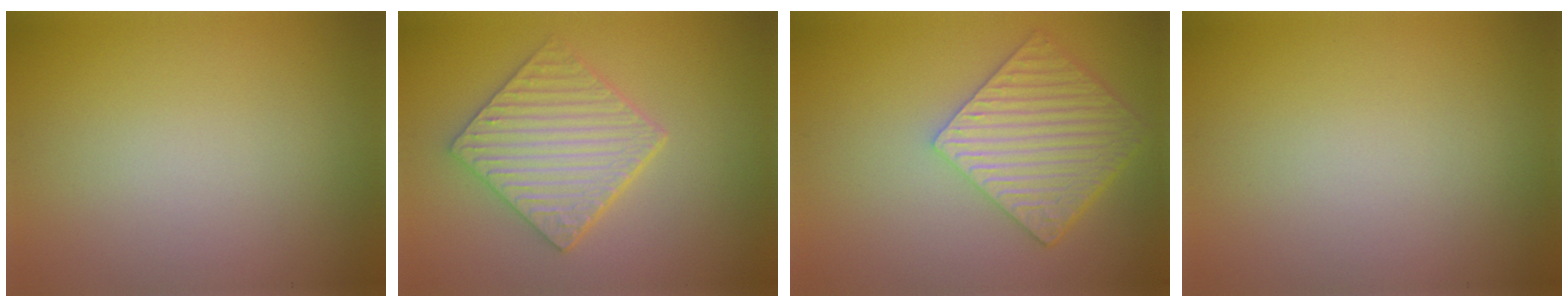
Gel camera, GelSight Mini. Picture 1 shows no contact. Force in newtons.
{"total": 4.7, "press": 4.0, "slide": 2.4}
{"total": 6.1, "press": 4.8, "slide": 3.8}
{"total": 0.0}